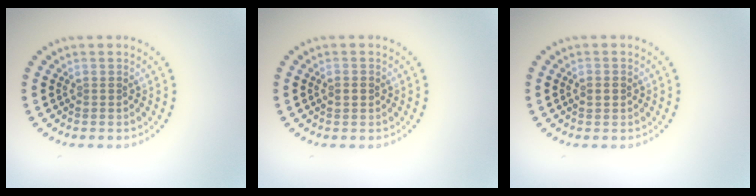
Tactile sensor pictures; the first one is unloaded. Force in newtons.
{"total": 1.5, "press": 1.5, "slide": 0.1}
{"total": 1.4, "press": 1.4, "slide": 0.1}